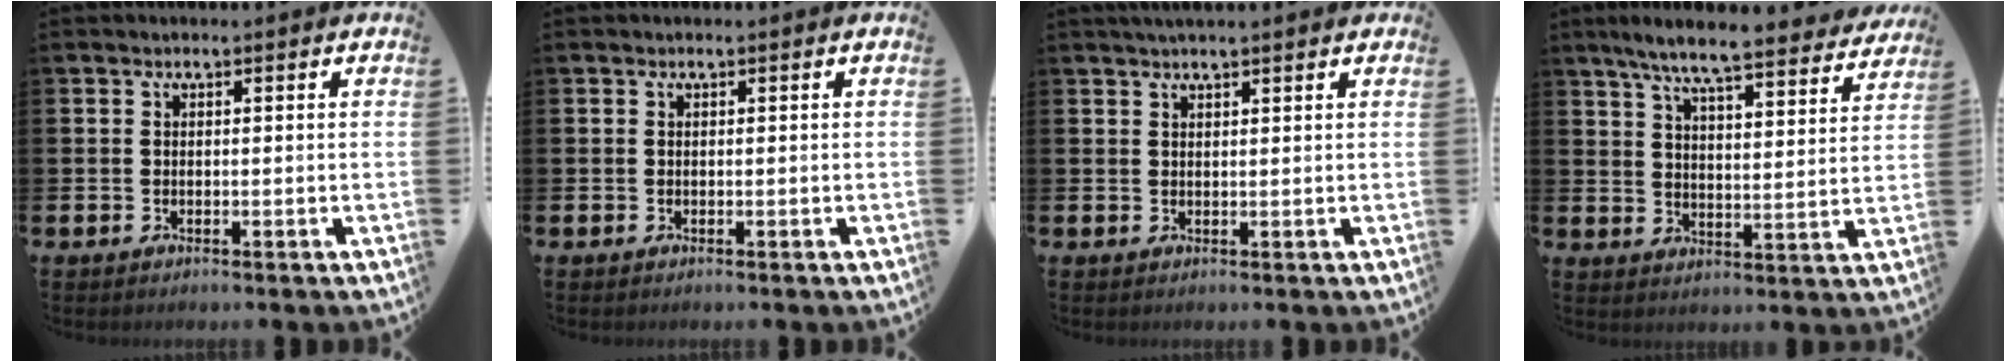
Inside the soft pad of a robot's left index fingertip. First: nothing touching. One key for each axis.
{"total": 0.0}
{"total": 1.8, "fx": 1.6, "fy": 0.1, "fz": 0.8, "tx": -0.005, "ty": -0.003, "tz": 0.027}
{"total": 7.9, "fx": 7.2, "fy": 0.6, "fz": 3.3, "tx": -0.074, "ty": -0.047, "tz": 0.121}